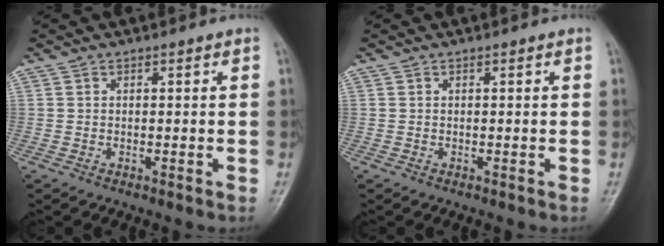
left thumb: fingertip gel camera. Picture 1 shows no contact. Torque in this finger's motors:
{"motor_torque": [0.00, 0.00, 0.00, 0.00, 0.00]}